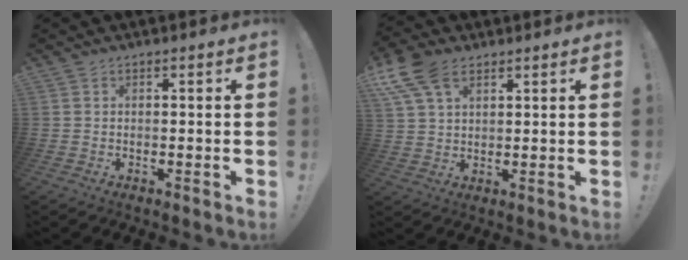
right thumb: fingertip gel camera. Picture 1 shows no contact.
{"total": 10.8, "force": [5.7, 6.3, 6.7], "torque": [-0.138, -0.014, 0.109]}